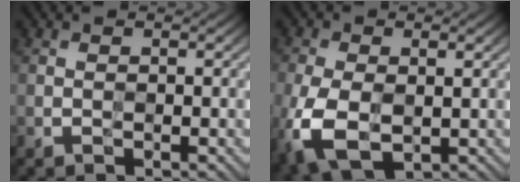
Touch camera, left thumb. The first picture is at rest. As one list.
[{"total": 9.4, "force": [-2.4, 5.6, 7.2], "torque": [-0.192, -0.028, -0.043]}]